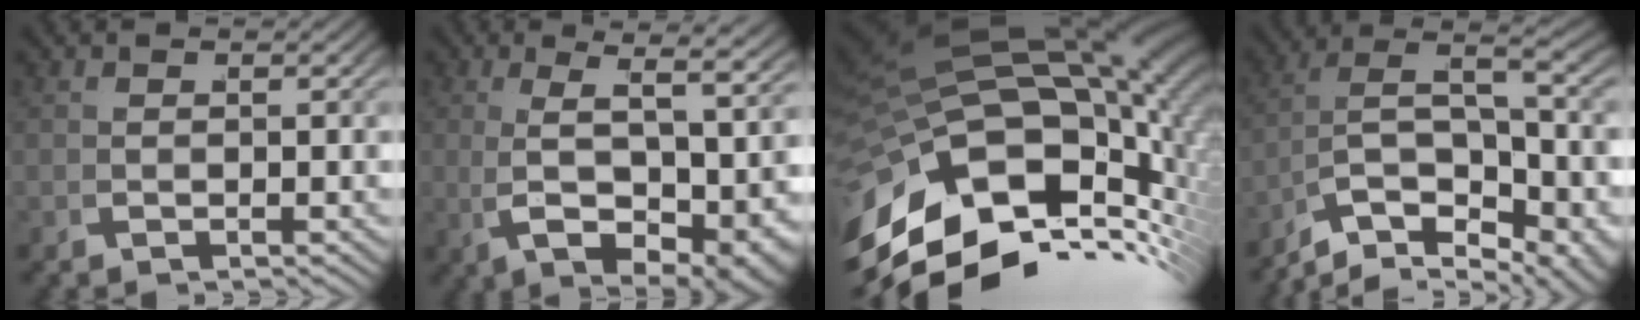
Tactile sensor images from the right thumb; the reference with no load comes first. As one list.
[{"total": 8.3, "force": [0.3, 3.3, 7.6], "torque": [-0.143, -0.018, 0.025]}, {"total": 25.9, "force": [-0.7, 17.3, 19.3], "torque": [-0.328, -0.007, -0.011]}, {"total": 13.7, "force": [-3.2, 9.4, 9.4], "torque": [-0.203, -0.054, -0.039]}]